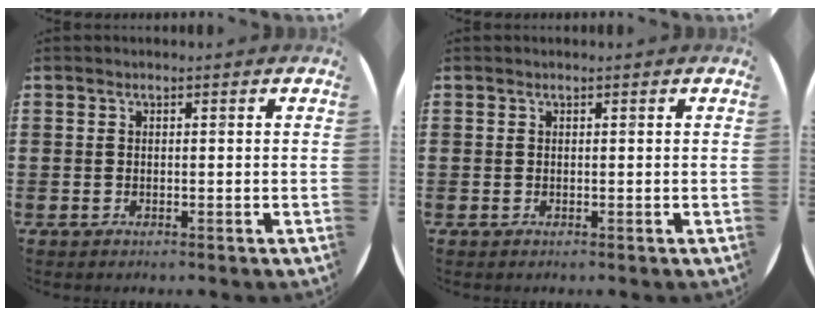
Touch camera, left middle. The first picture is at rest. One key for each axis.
{"total": 0.0}